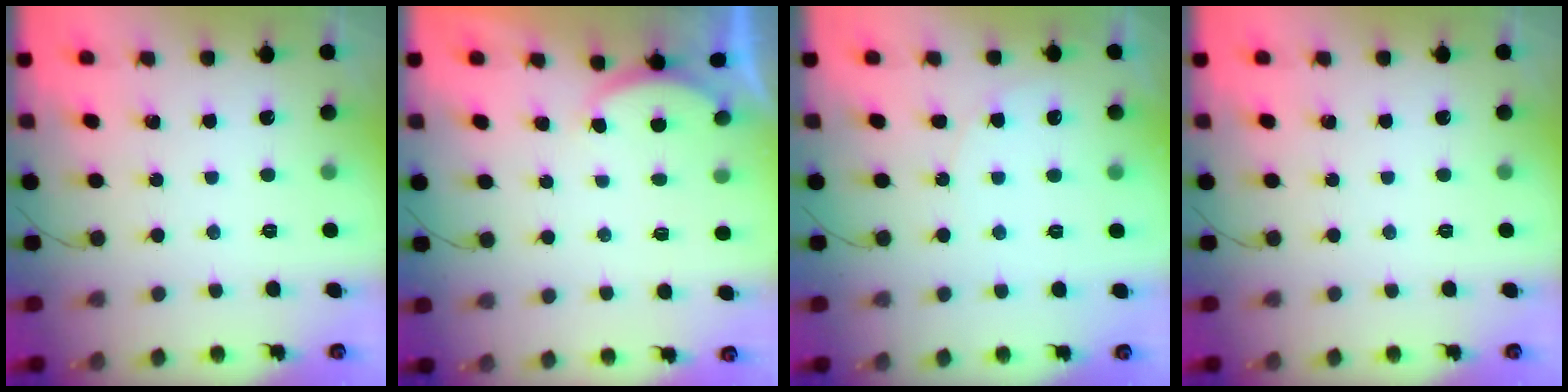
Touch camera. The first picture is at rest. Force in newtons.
{"total": 1.7, "press": 1.6, "slide": 0.6}
{"total": 6.0, "press": 5.9, "slide": 0.4}
{"total": 0.0}